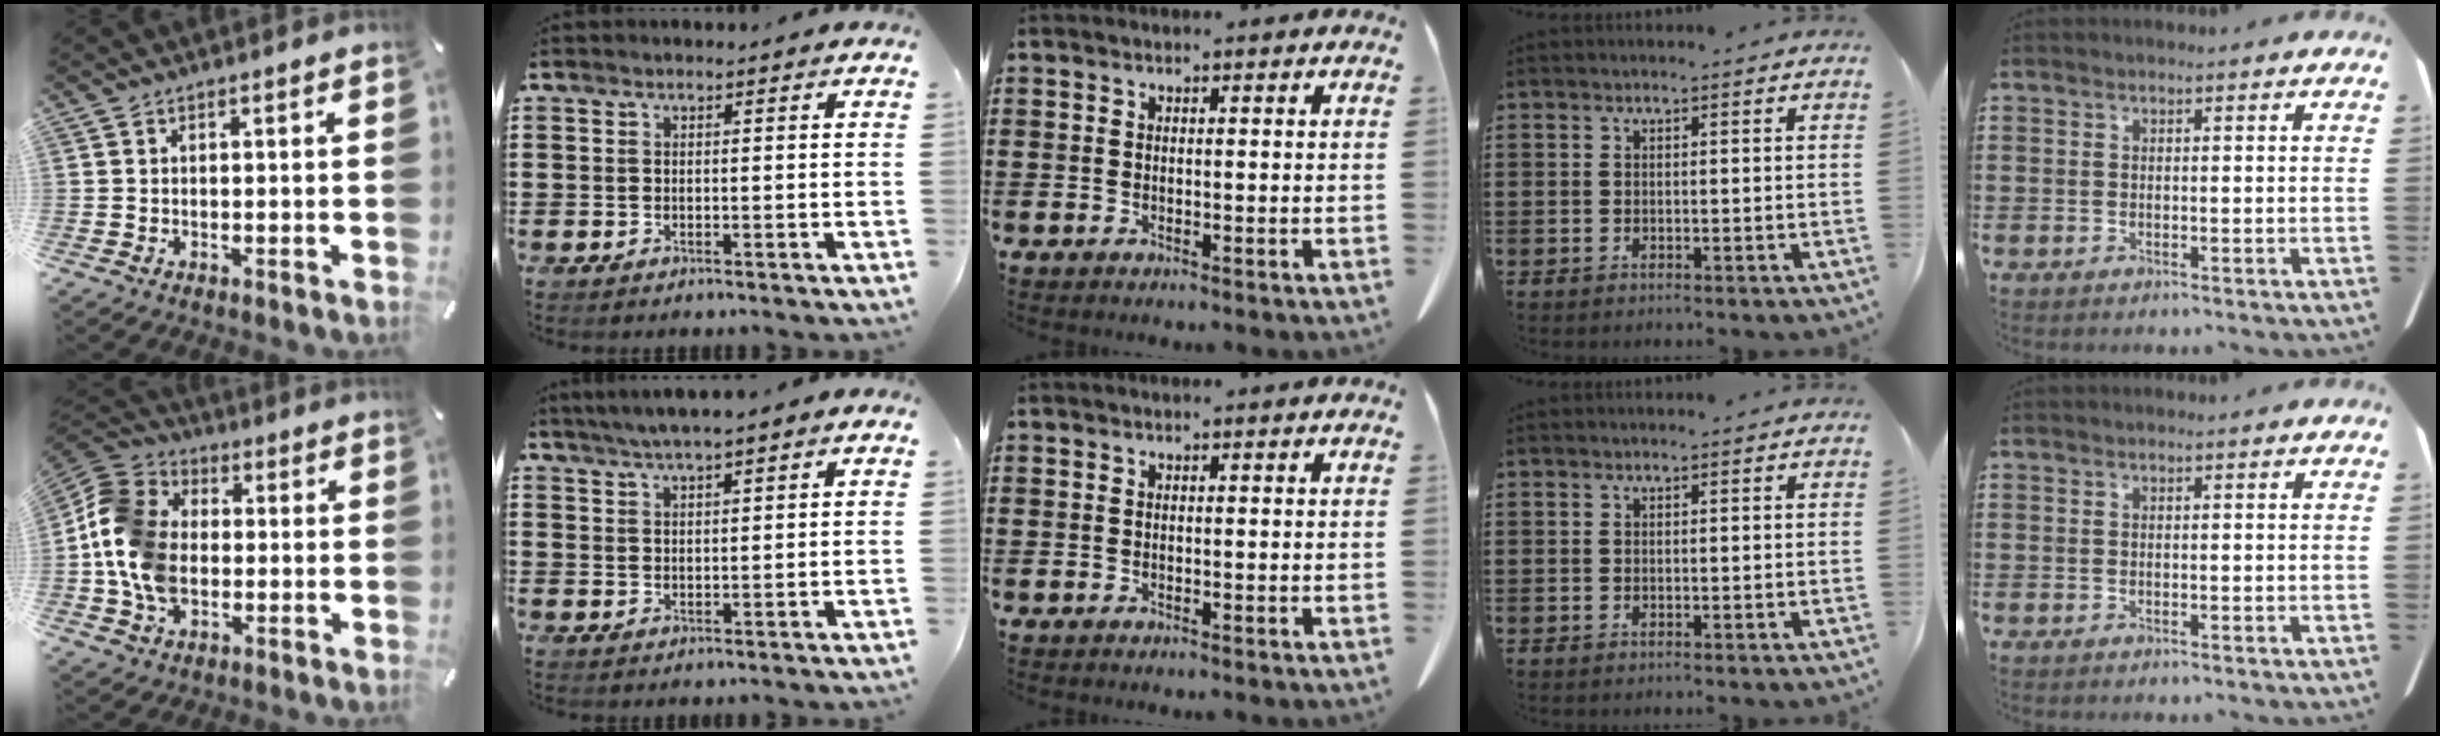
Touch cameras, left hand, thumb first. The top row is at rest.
{"thumb": {"total": 14.5, "force": [-2.3, 11.1, 9.0], "torque": [-0.218, 0.024, -0.044]}, "index": {"total": 2.9, "force": [2.3, 0.0, 1.8], "torque": [-0.037, 0.001, 0.043]}}